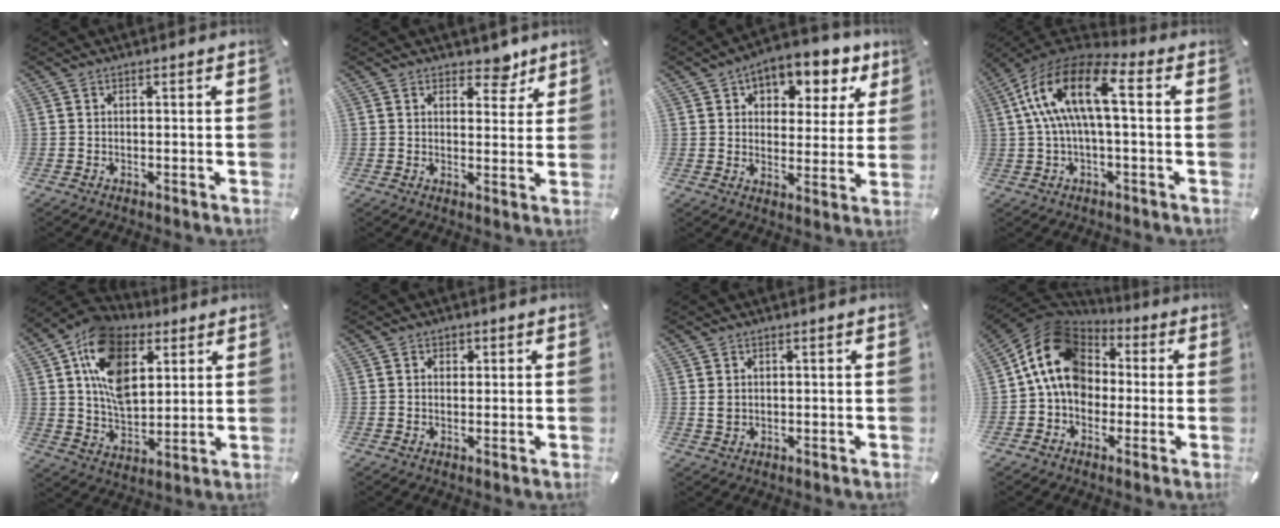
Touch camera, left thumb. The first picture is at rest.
{"total": 6.3, "force": [4.5, 3.7, 2.4], "torque": [-0.005, -0.028, 0.071]}
{"total": 8.7, "force": [5.6, 5.9, 2.9], "torque": [-0.042, -0.041, 0.098]}
{"total": 15.6, "force": [1.9, 7.0, 13.8], "torque": [-0.292, 0.003, 0.028]}
{"total": 17.0, "force": [7.0, 11.1, 10.8], "torque": [-0.210, -0.011, 0.128]}
{"total": 1.6, "force": [0.4, 1.5, 0.5], "torque": [0.004, 0.002, 0.000]}
{"total": 1.8, "force": [0.6, 1.4, 1.0], "torque": [-0.021, 0.003, 0.011]}
{"total": 15.4, "force": [1.3, 12.8, 8.5], "torque": [-0.169, 0.006, 0.025]}